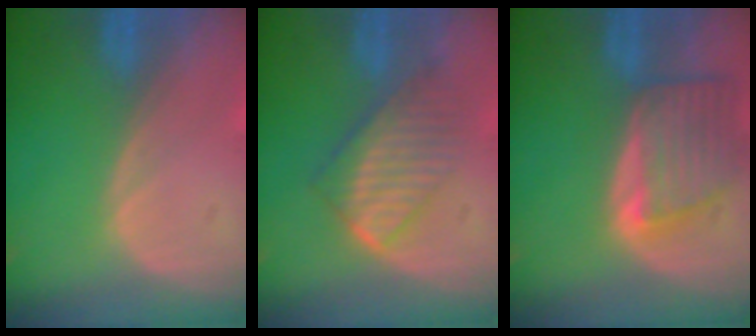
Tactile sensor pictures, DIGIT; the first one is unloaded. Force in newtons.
{"total": 6.4, "press": 6.3, "slide": 1.4}
{"total": 7.5, "press": 6.9, "slide": 3.1}